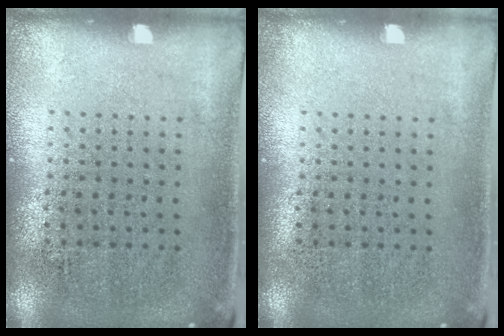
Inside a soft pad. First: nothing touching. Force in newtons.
{"total": 0.0}